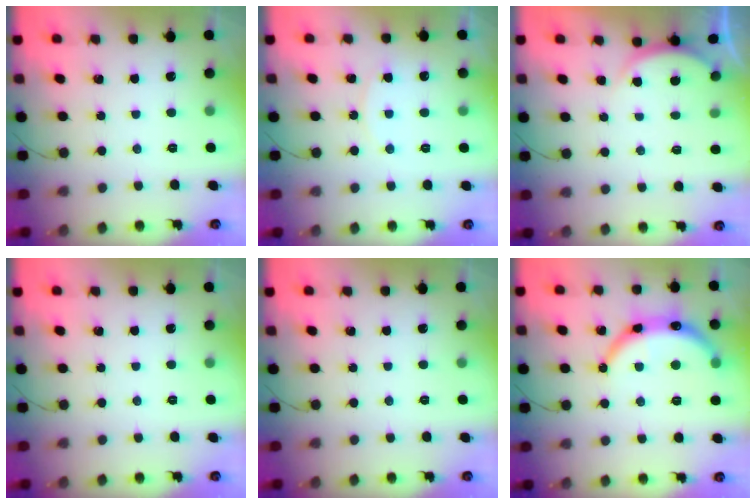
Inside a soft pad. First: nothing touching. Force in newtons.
{"total": 4.4, "press": 4.4, "slide": 0.6}
{"total": 2.8, "press": 2.8, "slide": 0.4}
{"total": 0.0}
{"total": 0.0}
{"total": 13.4, "press": 13.1, "slide": 2.5}